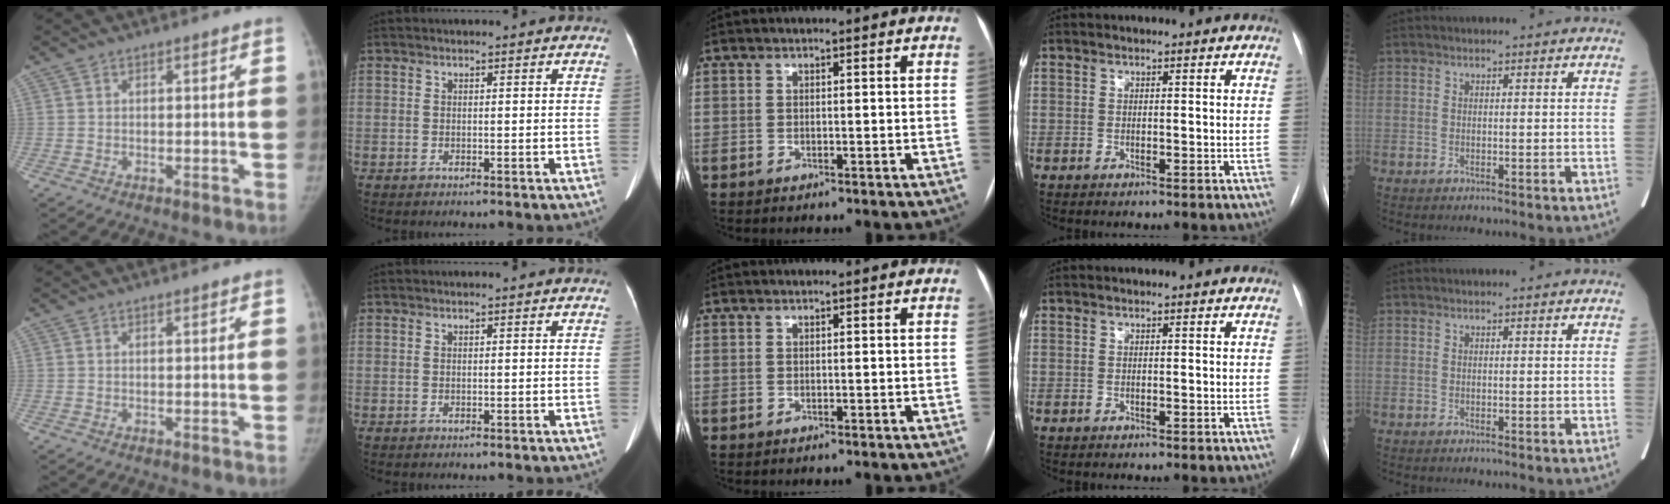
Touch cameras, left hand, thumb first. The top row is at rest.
{}